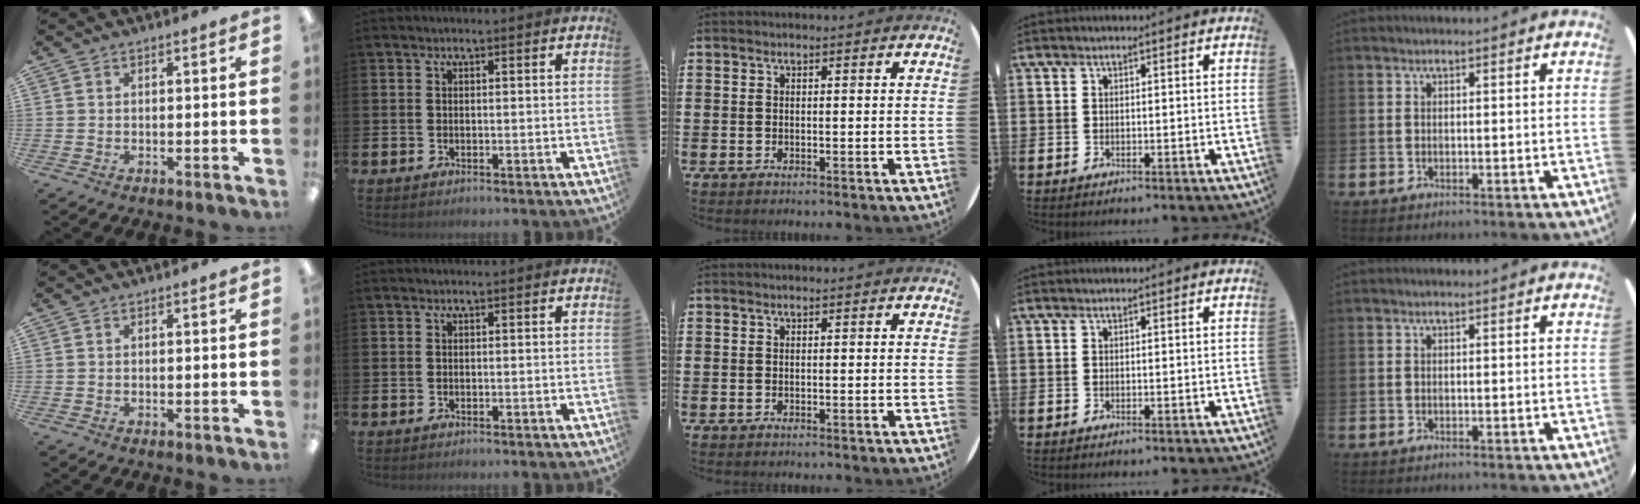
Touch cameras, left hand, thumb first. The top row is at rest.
{}